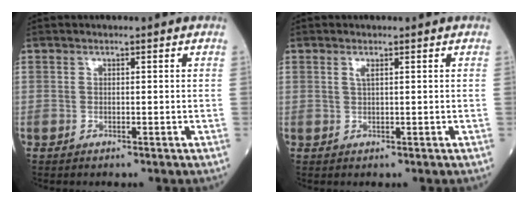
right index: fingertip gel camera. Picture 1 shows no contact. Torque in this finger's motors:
{"motor_torque": [0.30, 0.05, 0.11, 0.03]}